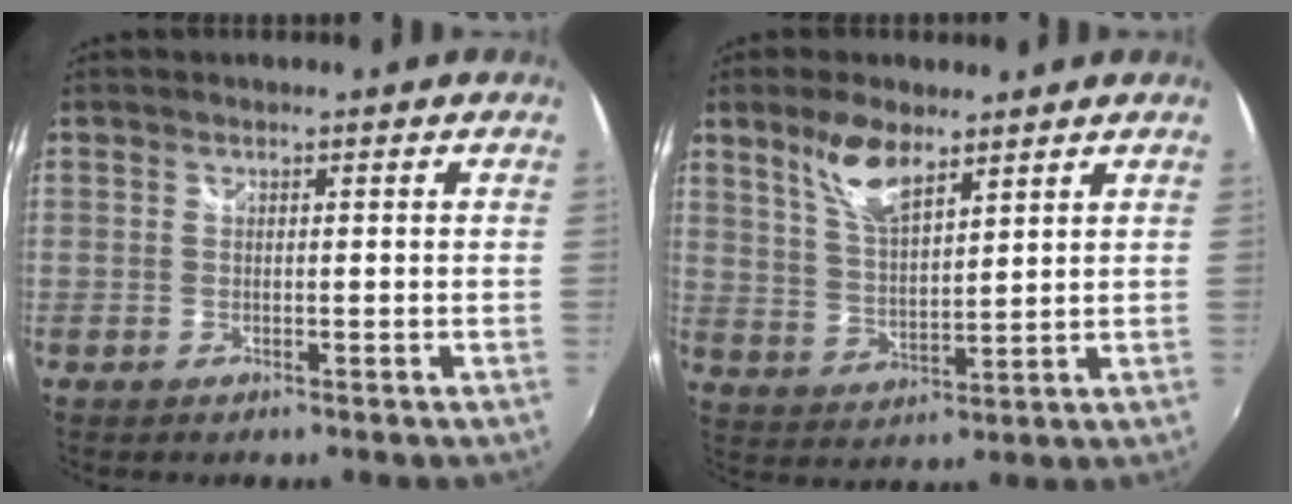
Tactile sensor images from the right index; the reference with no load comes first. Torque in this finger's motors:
{"motor_torque": [0.81, 0.80, 0.27, 0.11]}